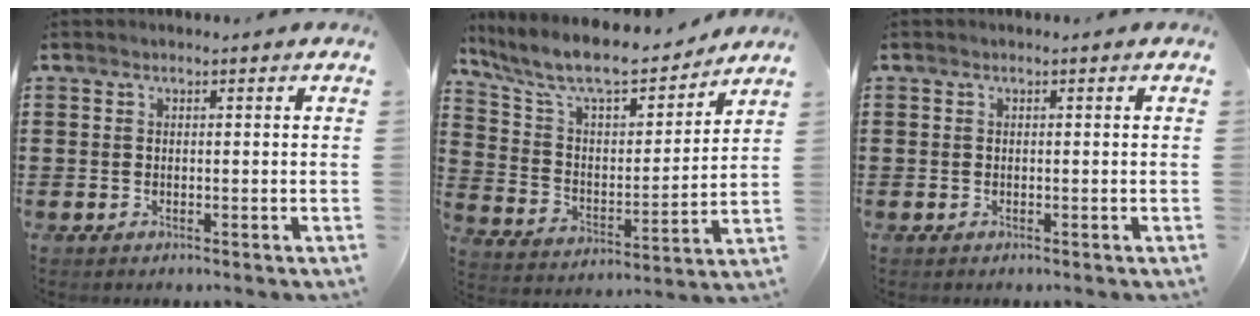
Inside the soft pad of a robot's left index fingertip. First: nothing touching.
{"total": 10.4, "force": [9.0, 1.8, 4.7], "torque": [-0.130, -0.057, 0.156]}
{"total": 0.0}